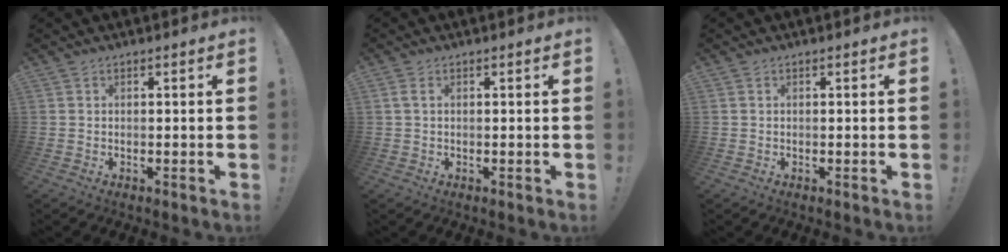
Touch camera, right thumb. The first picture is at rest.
{"total": 1.8, "force": [0.7, 1.0, 1.4], "torque": [-0.034, 0.007, 0.015]}
{"total": 0.0}